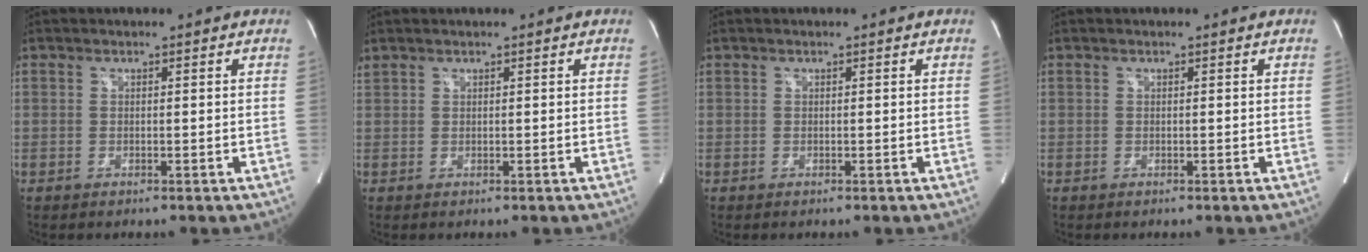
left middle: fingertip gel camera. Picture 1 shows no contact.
{"total": 0.8, "force": [0.8, 0.0, 0.2], "torque": [-0.019, 0.014, 0.022]}
{"total": 0.0}
{"total": 0.0}